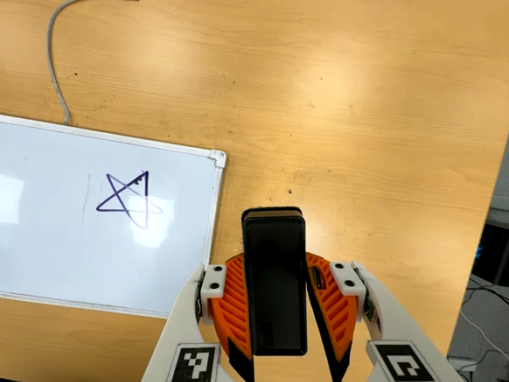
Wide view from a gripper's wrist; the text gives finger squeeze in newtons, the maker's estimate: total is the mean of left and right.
{"total": 7.0, "left": 5.5, "right": 8.5}